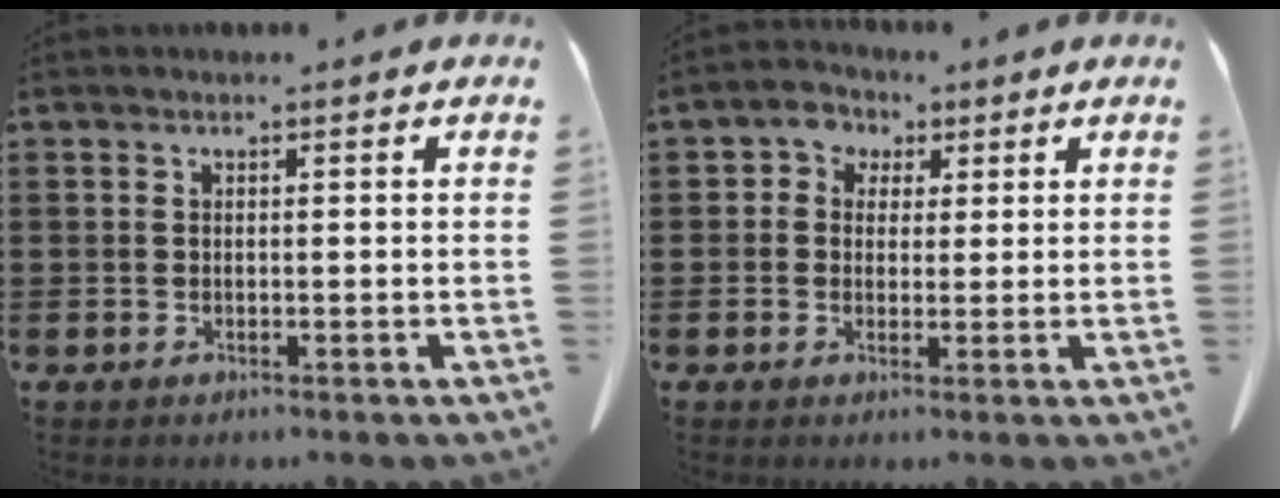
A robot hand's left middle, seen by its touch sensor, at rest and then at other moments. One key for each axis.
{"total": 3.2, "fx": 1.0, "fy": 3.0, "fz": 0.8, "tx": -0.033, "ty": 0.014, "tz": 0.014}